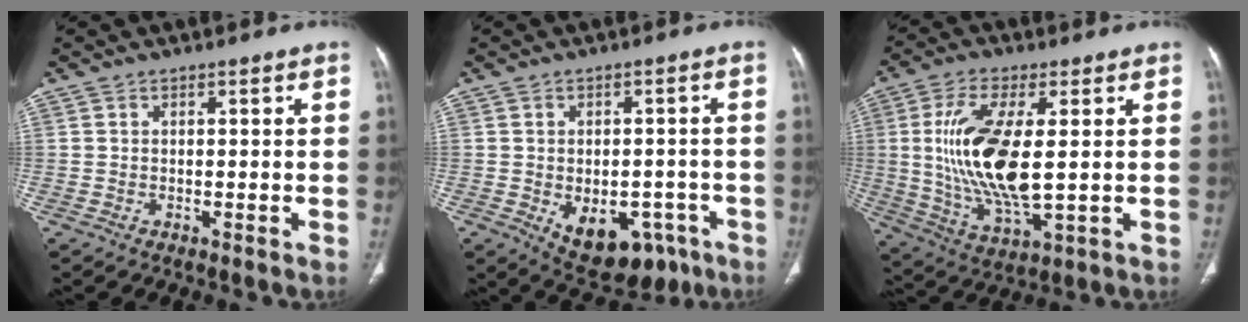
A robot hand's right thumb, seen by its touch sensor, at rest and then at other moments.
{"total": 13.2, "force": [-5.7, 8.4, 8.4], "torque": [-0.092, 0.023, -0.061]}
{"total": 17.1, "force": [1.5, 6.5, 15.7], "torque": [-0.321, -0.018, 0.037]}